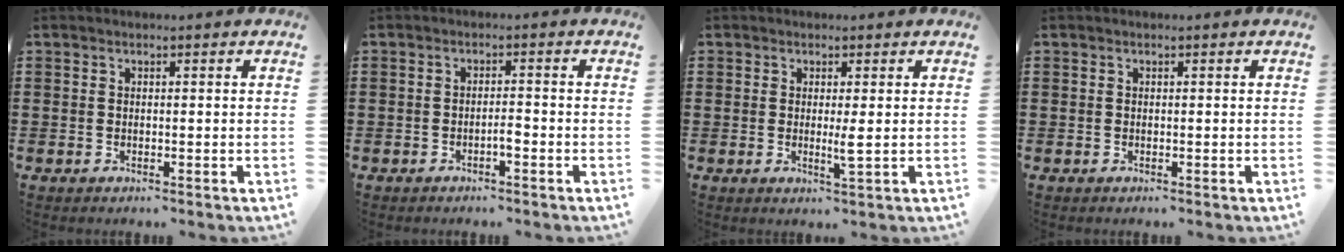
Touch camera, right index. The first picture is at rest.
{"total": 1.7, "force": [-1.0, 0.3, 1.4], "torque": [-0.027, -0.001, -0.018]}
{"total": 2.3, "force": [0.0, 0.1, 2.3], "torque": [-0.044, -0.006, 0.000]}
{"total": 0.0}